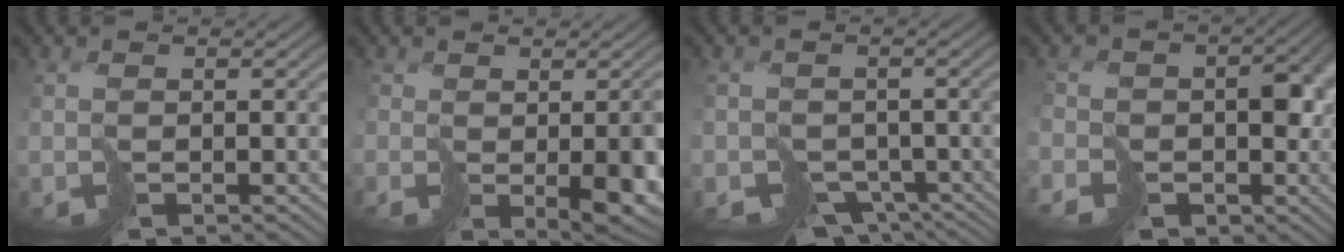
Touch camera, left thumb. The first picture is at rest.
{"total": 5.5, "force": [-1.1, 2.3, 4.8], "torque": [-0.068, -0.029, 0.012]}
{"total": 6.1, "force": [-3.7, 4.5, 1.7], "torque": [-0.020, -0.023, -0.040]}
{"total": 8.5, "force": [-3.0, 7.3, 3.1], "torque": [-0.058, -0.016, -0.061]}